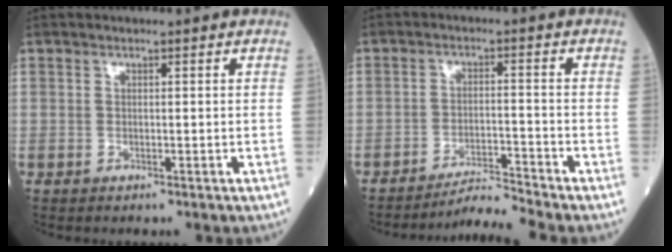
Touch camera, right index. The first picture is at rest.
{"total": 5.1, "force": [-4.7, -2.2, 0.2], "torque": [-0.008, -0.014, -0.083]}